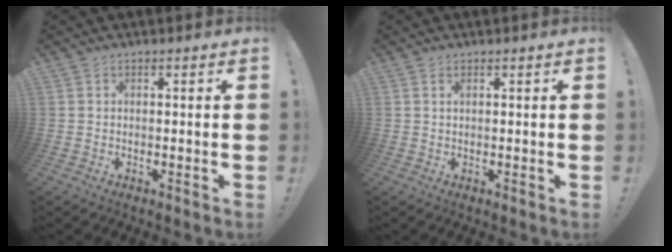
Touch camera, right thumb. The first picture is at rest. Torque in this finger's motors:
{"motor_torque": [-0.08, -0.04, 0.09, 0.09, 0.01]}